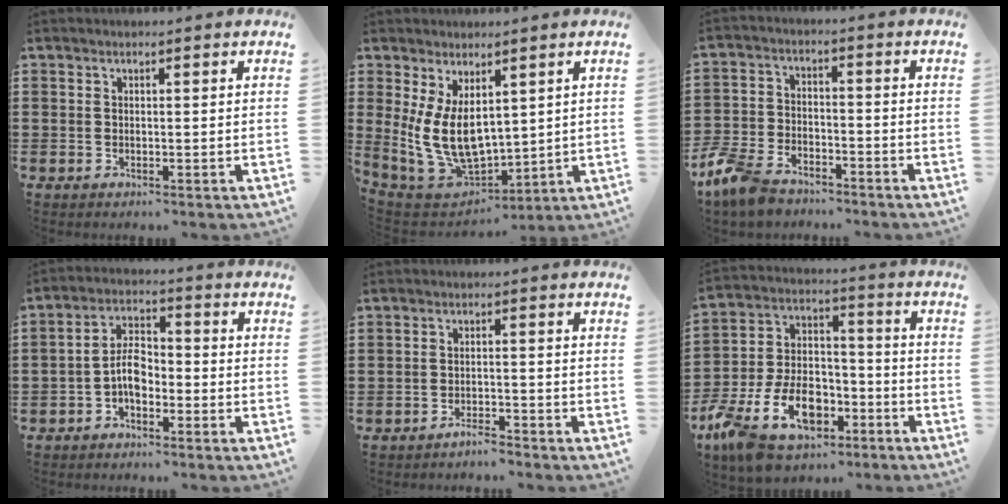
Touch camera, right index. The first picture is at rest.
{"total": 9.9, "force": [2.3, 5.8, 7.7], "torque": [-0.179, -0.017, 0.046]}
{"total": 6.4, "force": [-5.5, 2.1, 2.4], "torque": [-0.078, 0.004, -0.114]}
{"total": 5.3, "force": [-2.0, 2.9, 4.0], "torque": [-0.086, 0.009, -0.041]}
{"total": 2.4, "force": [-2.4, 0.2, 0.3], "torque": [-0.010, 0.002, -0.049]}
{"total": 13.3, "force": [-6.7, 8.4, 7.9], "torque": [-0.185, 0.028, -0.120]}